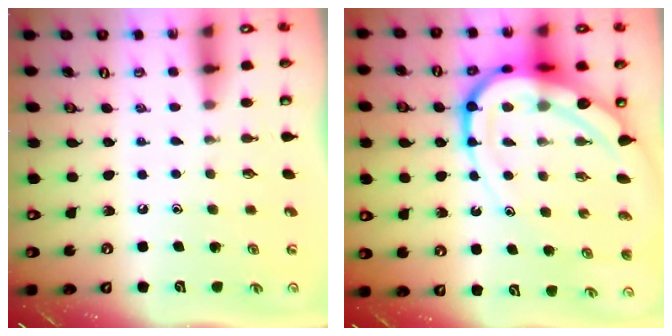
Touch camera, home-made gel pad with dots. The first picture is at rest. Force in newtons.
{"total": 19.2, "press": 19.0, "slide": 2.1}